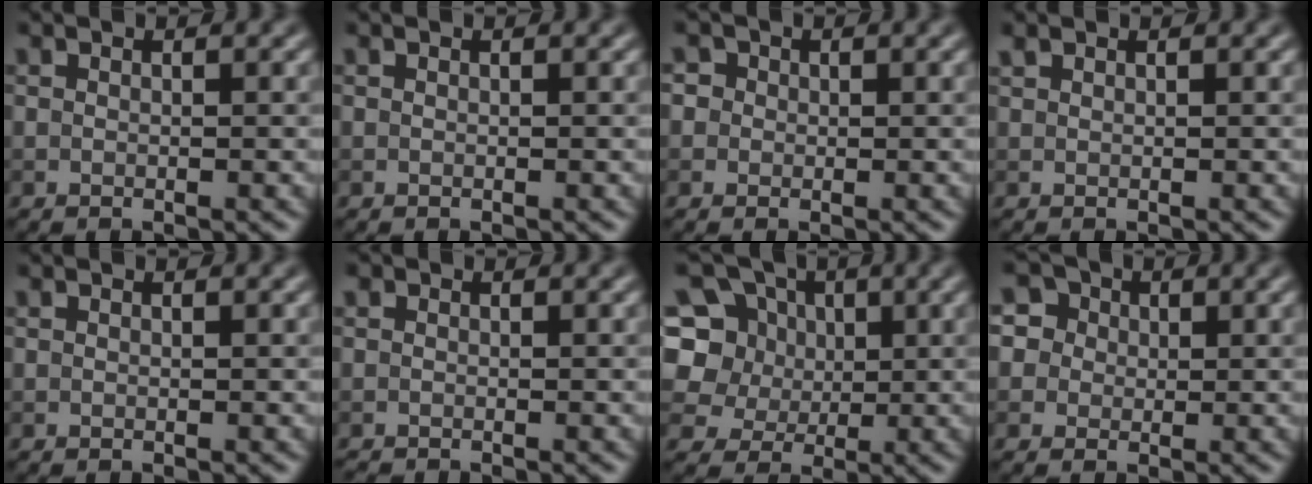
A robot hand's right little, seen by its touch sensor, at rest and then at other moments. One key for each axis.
{"total": 0.0}
{"total": 2.4, "fx": 1.0, "fy": 2.0, "fz": 0.9, "tx": 0.002, "ty": 0.013, "tz": -0.003}
{"total": 0.5, "fx": 0.5, "fy": 0.2, "fz": 0.1, "tx": 0.000, "ty": 0.002, "tz": 0.013}
{"total": 0.0}
{"total": 0.8, "fx": -0.8, "fy": 0.2, "fz": 0.0, "tx": 0.002, "ty": -0.003, "tz": -0.016}
{"total": 9.2, "fx": 3.2, "fy": 7.5, "fz": 4.2, "tx": -0.083, "ty": 0.024, "tz": 0.037}
{"total": 5.1, "fx": 2.1, "fy": 4.2, "fz": 1.8, "tx": -0.024, "ty": 0.028, "tz": 0.013}